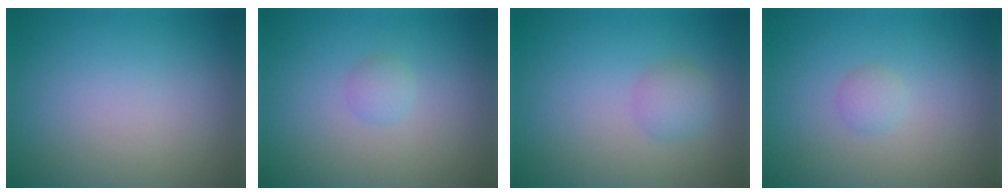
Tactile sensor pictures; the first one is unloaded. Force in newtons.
{"total": 1.0, "press": 1.0, "slide": 0.1}
{"total": 1.9, "press": 1.9, "slide": 0.1}
{"total": 1.0, "press": 1.0, "slide": 0.0}